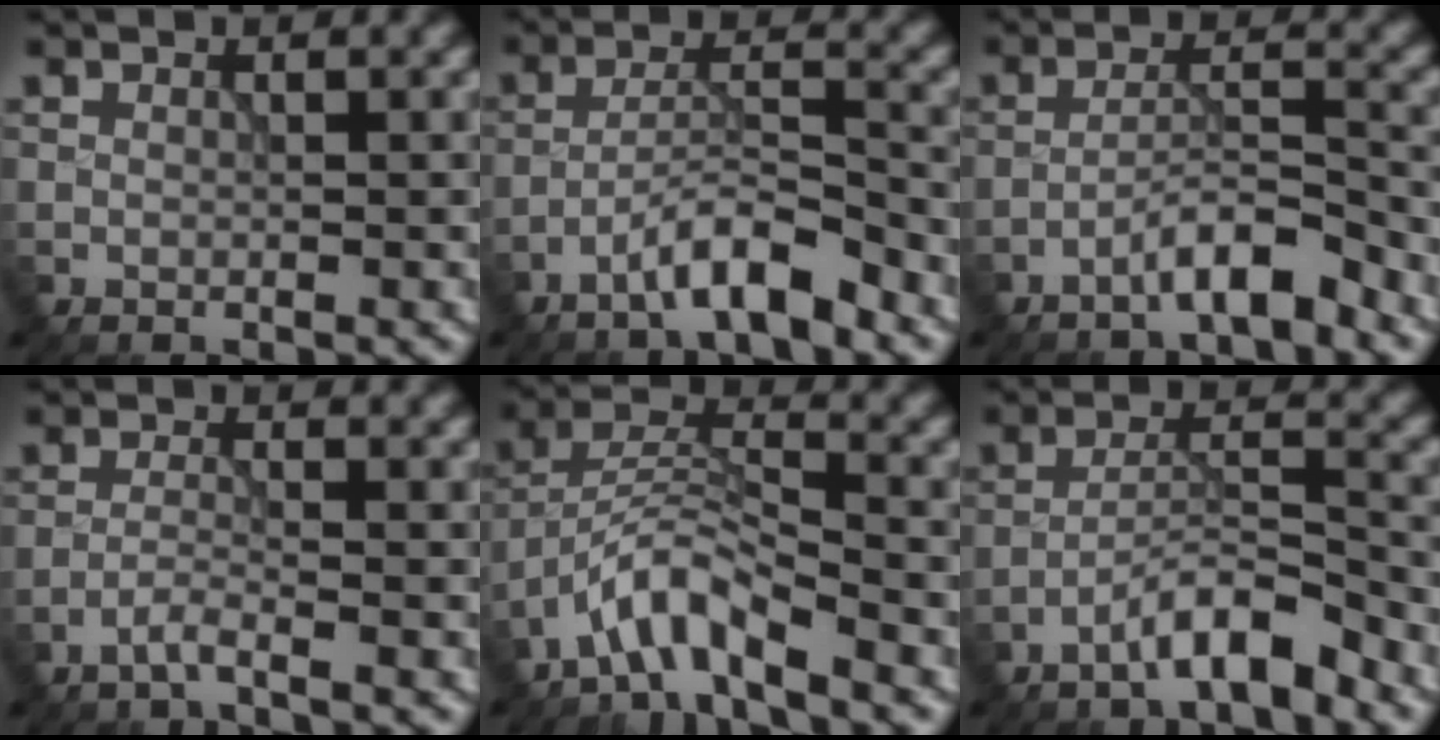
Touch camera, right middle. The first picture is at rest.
{"total": 4.6, "force": [-3.3, 0.7, 3.2], "torque": [-0.054, 0.014, -0.066]}
{"total": 3.9, "force": [-2.9, 0.4, 2.6], "torque": [-0.041, 0.014, -0.057]}
{"total": 1.7, "force": [-1.2, 0.1, 1.1], "torque": [-0.015, 0.003, -0.035]}
{"total": 5.1, "force": [-3.9, 1.0, 3.1], "torque": [-0.055, 0.009, -0.081]}
{"total": 4.3, "force": [-3.2, 0.5, 2.7], "torque": [-0.046, 0.015, -0.065]}